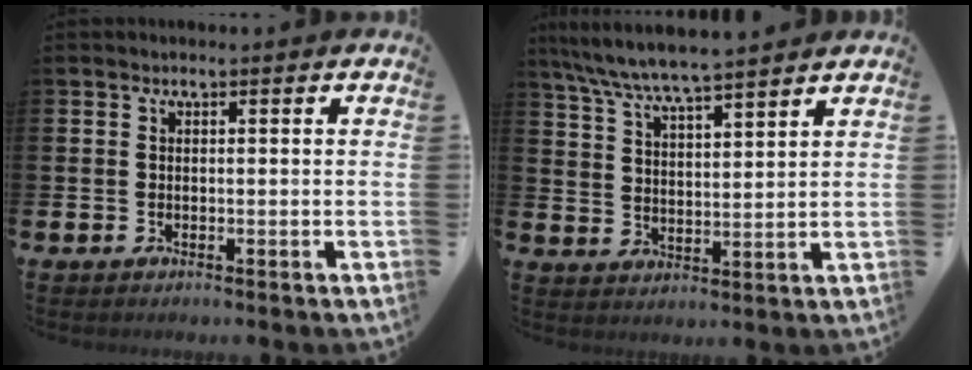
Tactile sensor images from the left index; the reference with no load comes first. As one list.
[{"total": 6.9, "force": [6.6, -0.1, 1.8], "torque": [-0.061, -0.036, 0.118]}]